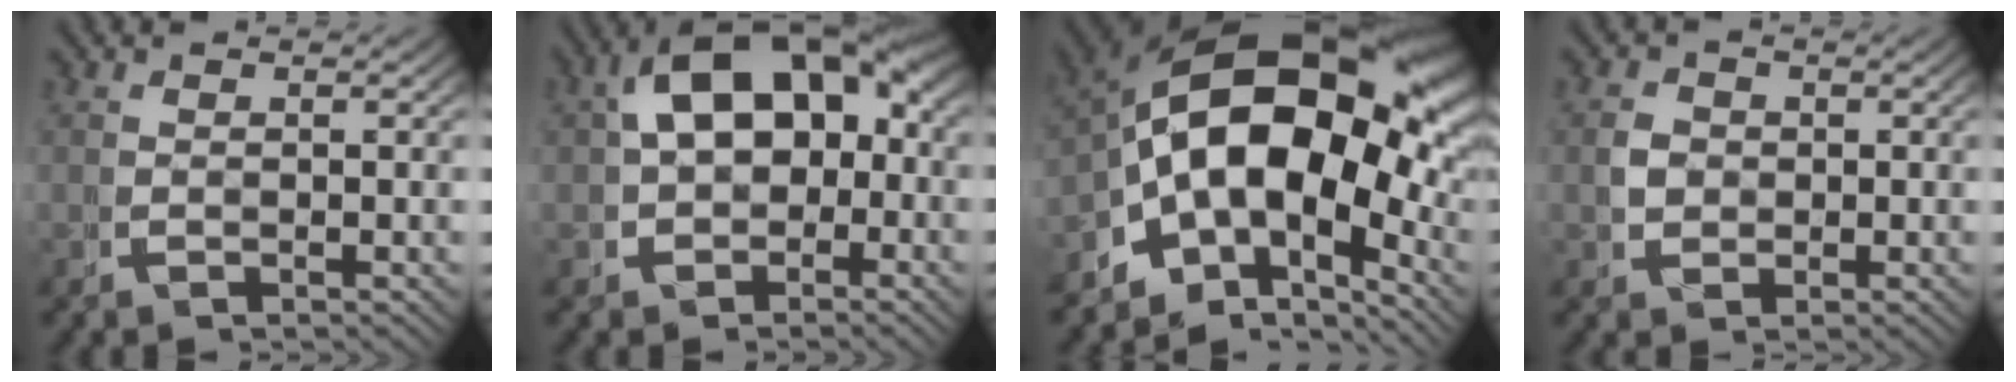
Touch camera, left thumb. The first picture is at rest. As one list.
[{"total": 9.5, "force": [1.2, 6.7, 6.6], "torque": [-0.103, 0.000, 0.020]}, {"total": 20.5, "force": [0.6, 13.5, 15.4], "torque": [-0.264, -0.046, 0.016]}, {"total": 1.5, "force": [0.2, 1.4, 0.3], "torque": [-0.005, -0.005, 0.007]}]